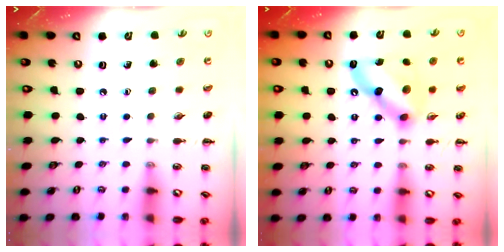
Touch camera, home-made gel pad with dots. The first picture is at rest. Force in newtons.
{"total": 12.6, "press": 12.5, "slide": 1.3}